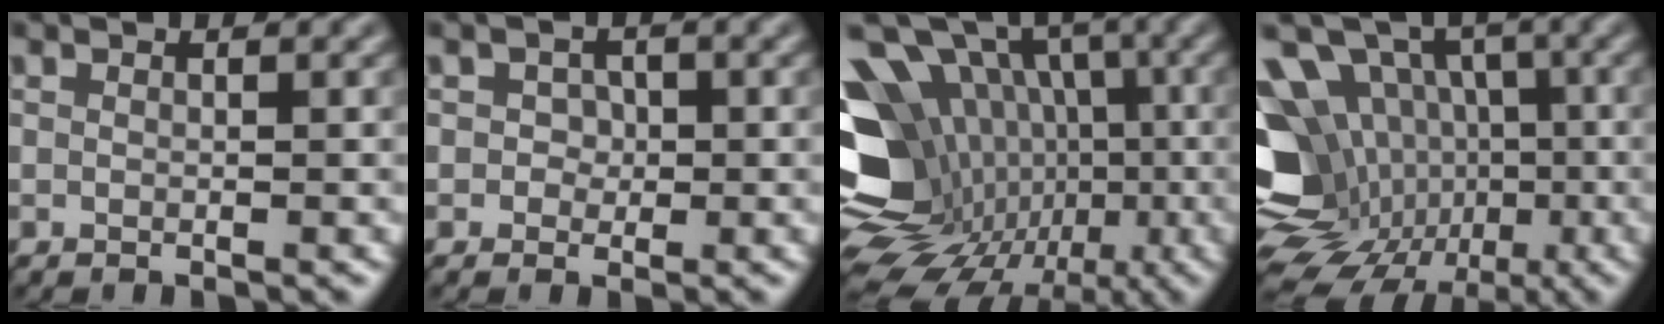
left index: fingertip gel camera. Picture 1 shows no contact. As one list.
[{"total": 1.4, "force": [0.0, 1.3, 0.5], "torque": [-0.001, 0.001, -0.004]}, {"total": 16.3, "force": [-4.6, 12.9, 8.7], "torque": [-0.168, 0.026, -0.069]}, {"total": 13.8, "force": [-3.0, 11.6, 6.7], "torque": [-0.148, 0.013, -0.055]}]